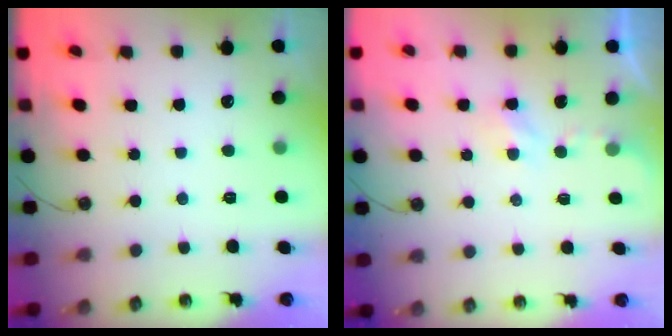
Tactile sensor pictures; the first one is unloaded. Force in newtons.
{"total": 2.2, "press": 2.1, "slide": 0.4}